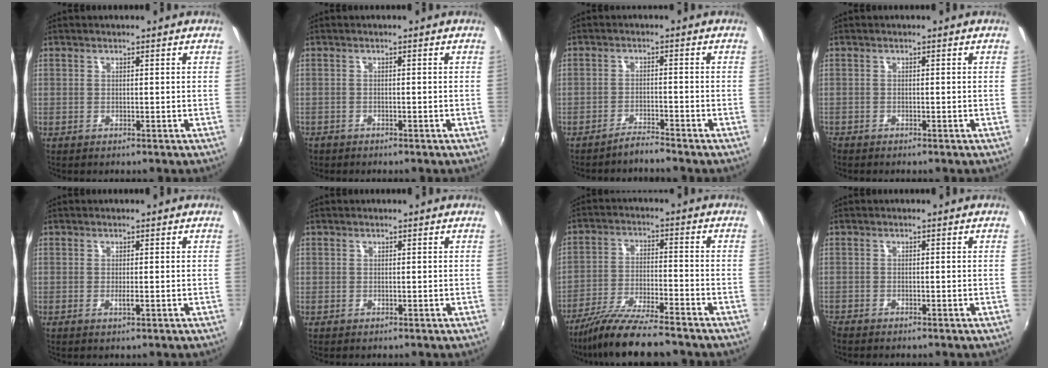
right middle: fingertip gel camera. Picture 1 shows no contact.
{"total": 1.7, "force": [-1.4, 0.9, 0.3], "torque": [-0.014, -0.005, -0.025]}
{"total": 2.7, "force": [-2.6, -0.3, 0.4], "torque": [-0.021, 0.001, -0.048]}
{"total": 1.2, "force": [-1.1, 0.3, 0.4], "torque": [-0.009, -0.006, -0.020]}
{"total": 1.0, "force": [-0.2, 0.0, 1.0], "torque": [-0.017, -0.002, -0.005]}
{"total": 0.9, "force": [0.0, 0.9, -0.1], "torque": [0.001, 0.003, 0.000]}
{"total": 12.2, "force": [-10.5, 0.8, 6.0], "torque": [-0.125, -0.019, -0.186]}
{"total": 1.5, "force": [-1.4, 0.3, 0.3], "torque": [-0.010, -0.008, -0.030]}